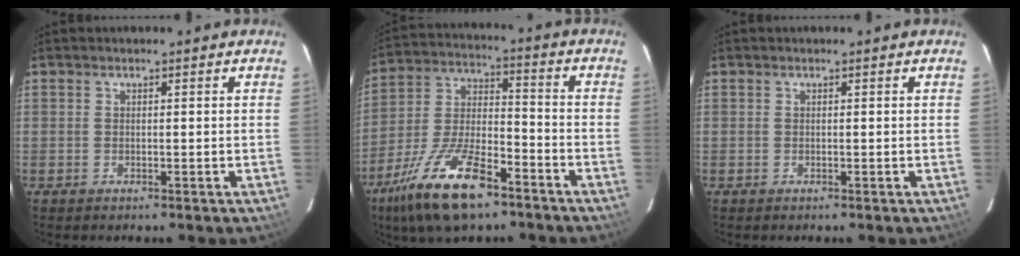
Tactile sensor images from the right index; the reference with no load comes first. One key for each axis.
{"total": 18.1, "fx": -11.6, "fy": 6.6, "fz": 12.2, "tx": -0.255, "ty": -0.017, "tz": -0.212}
{"total": 0.0}